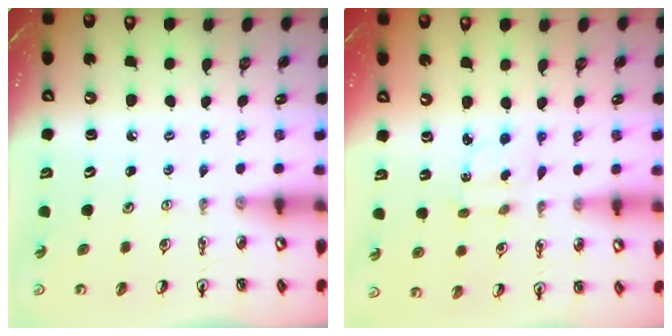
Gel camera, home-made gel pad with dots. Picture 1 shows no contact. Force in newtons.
{"total": 2.1, "press": 2.0, "slide": 0.6}